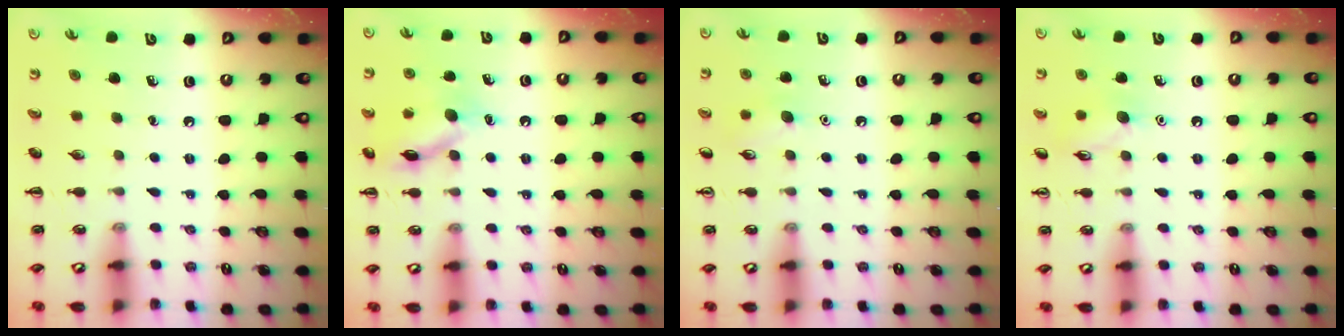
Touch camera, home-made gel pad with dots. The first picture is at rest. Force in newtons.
{"total": 12.5, "press": 12.5, "slide": 0.7}
{"total": 6.5, "press": 6.2, "slide": 1.8}
{"total": 7.3, "press": 7.2, "slide": 1.2}